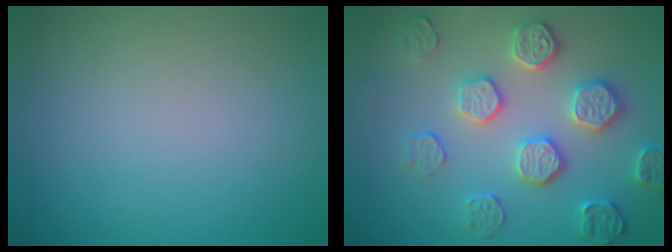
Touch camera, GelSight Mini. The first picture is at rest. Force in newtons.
{"total": 4.6, "press": 4.3, "slide": 1.6}